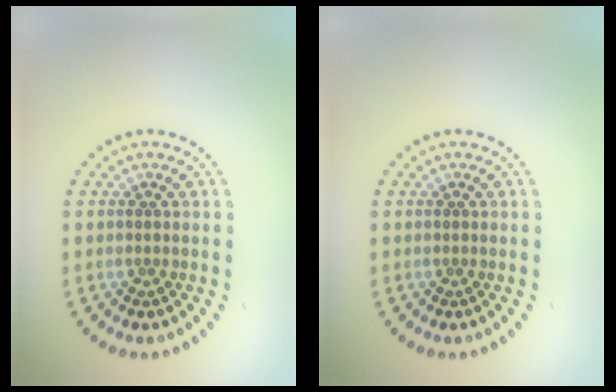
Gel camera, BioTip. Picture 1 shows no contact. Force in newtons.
{"total": 0.0}